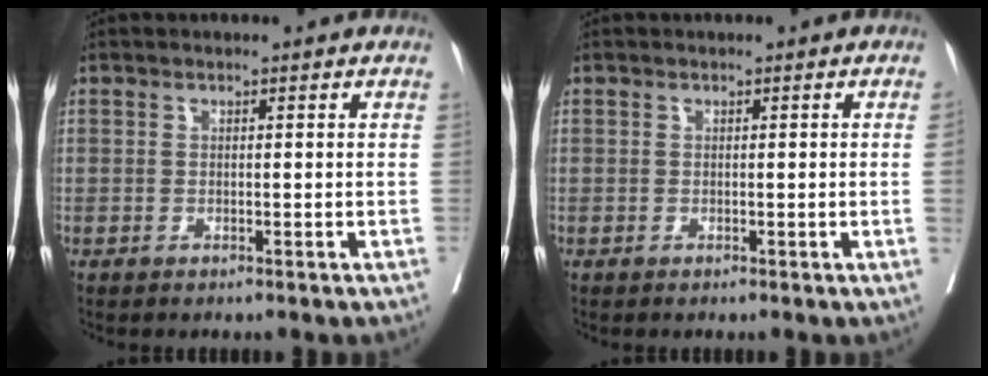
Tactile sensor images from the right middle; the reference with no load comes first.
{"total": 0.7, "force": [-0.1, -0.3, 0.6], "torque": [0.001, 0.002, -0.002]}